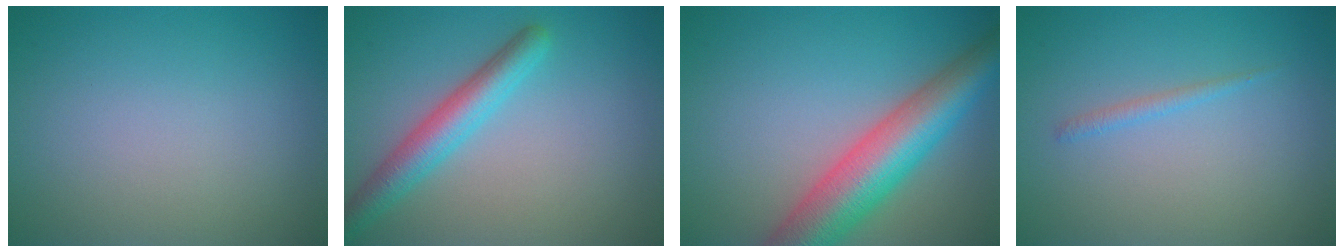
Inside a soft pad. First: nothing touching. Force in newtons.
{"total": 4.0, "press": 4.0, "slide": 0.1}
{"total": 8.6, "press": 8.6, "slide": 0.4}
{"total": 0.9, "press": 0.9, "slide": 0.1}